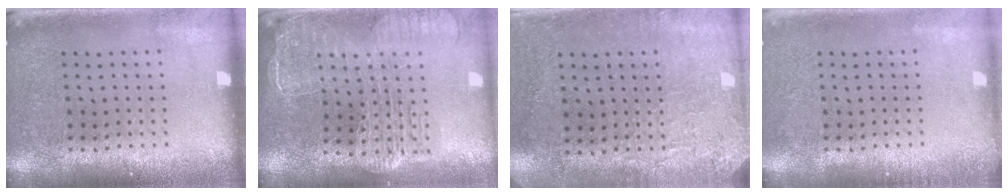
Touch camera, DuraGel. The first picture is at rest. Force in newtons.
{"total": 2.5, "press": 2.2, "slide": 1.2}
{"total": 2.8, "press": 2.3, "slide": 1.6}
{"total": 0.9, "press": 0.8, "slide": 0.2}